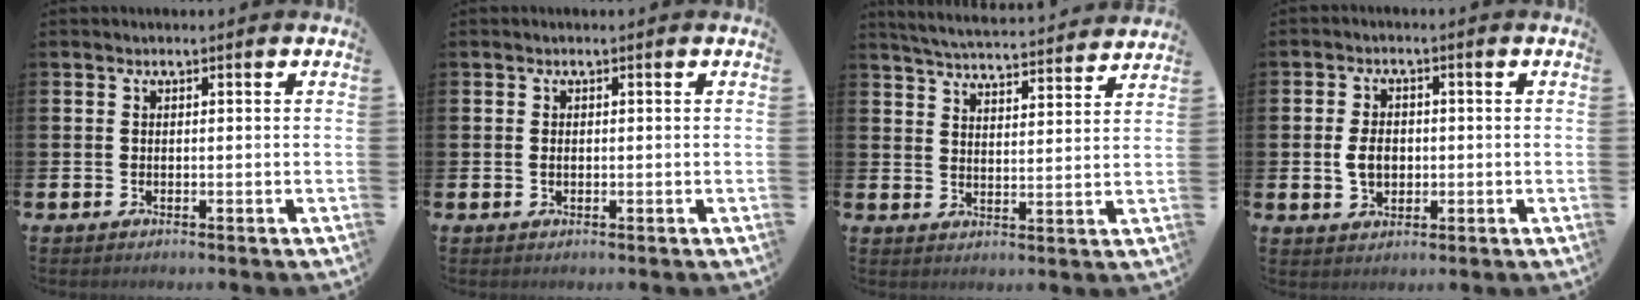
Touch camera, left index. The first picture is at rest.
{"total": 0.7, "force": [-0.1, 0.4, 0.5], "torque": [-0.008, 0.003, -0.004]}
{"total": 5.3, "force": [5.2, 0.3, 0.6], "torque": [-0.039, -0.038, 0.092]}
{"total": 4.1, "force": [-0.3, 2.9, 2.9], "torque": [-0.048, 0.007, -0.010]}